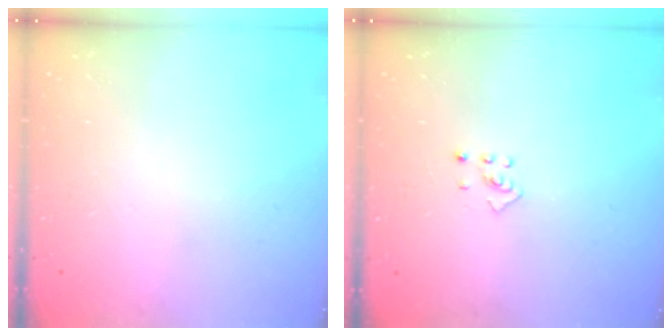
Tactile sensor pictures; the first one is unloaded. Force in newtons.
{"total": 2.5, "press": 2.4, "slide": 0.8}